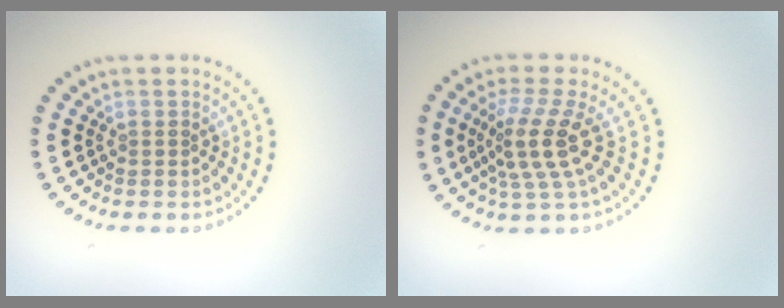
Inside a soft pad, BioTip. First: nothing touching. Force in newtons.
{"total": 3.9, "press": 3.0, "slide": 2.5}